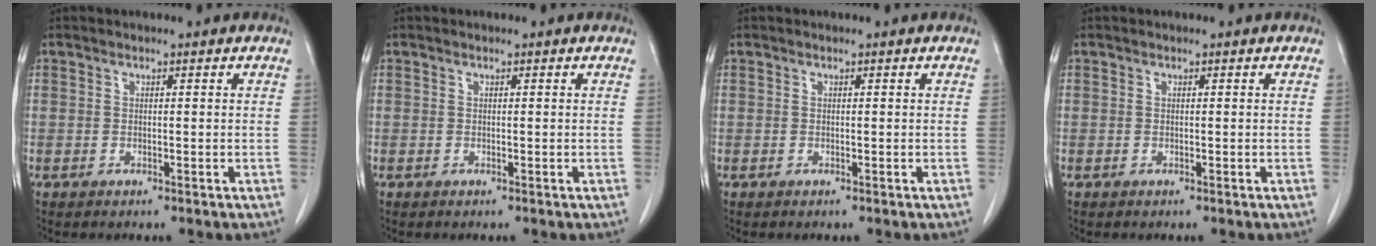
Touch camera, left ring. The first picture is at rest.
{"total": 0.0}
{"total": 0.0}
{"total": 0.0}